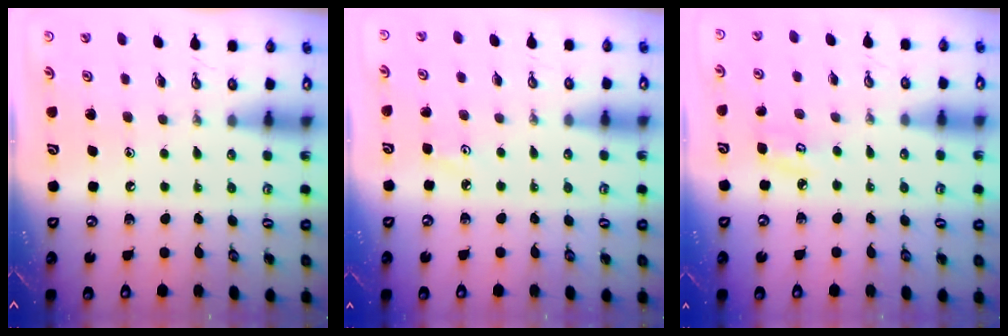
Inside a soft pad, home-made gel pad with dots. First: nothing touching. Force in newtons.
{"total": 2.8, "press": 2.8, "slide": 0.4}
{"total": 5.1, "press": 5.0, "slide": 0.5}